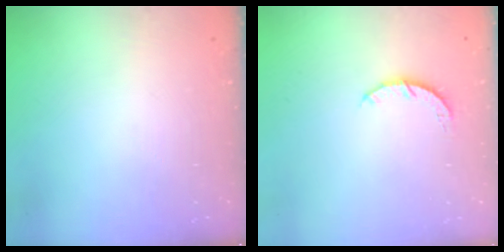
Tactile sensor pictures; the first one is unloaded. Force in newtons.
{"total": 3.0, "press": 3.0, "slide": 0.4}